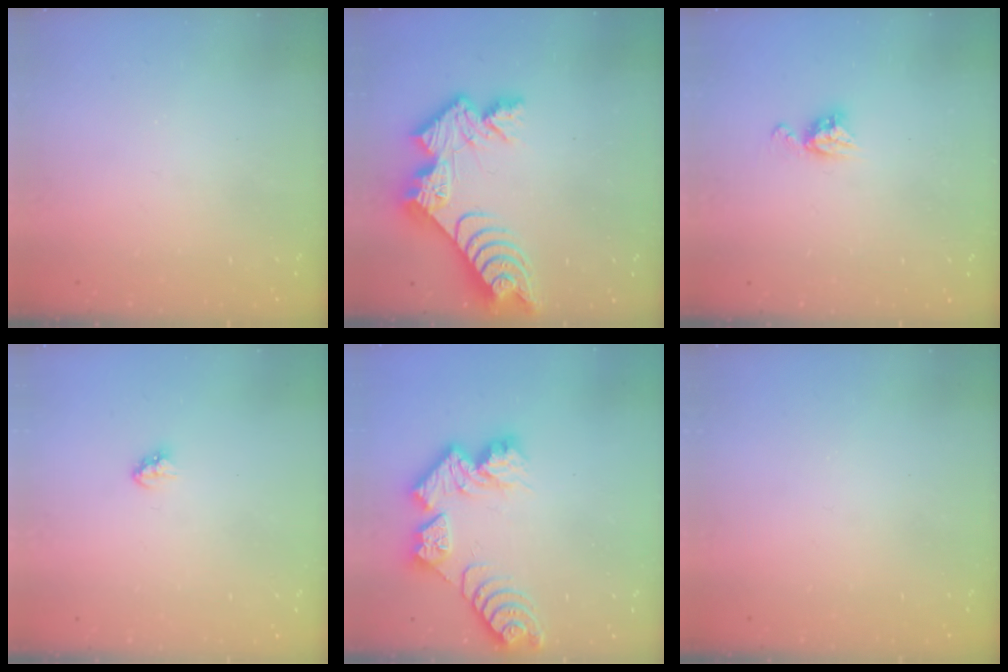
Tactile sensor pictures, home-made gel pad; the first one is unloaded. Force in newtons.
{"total": 13.7, "press": 13.7, "slide": 1.1}
{"total": 6.0, "press": 6.0, "slide": 0.4}
{"total": 2.9, "press": 2.9, "slide": 0.2}
{"total": 12.7, "press": 12.6, "slide": 1.0}
{"total": 0.0}